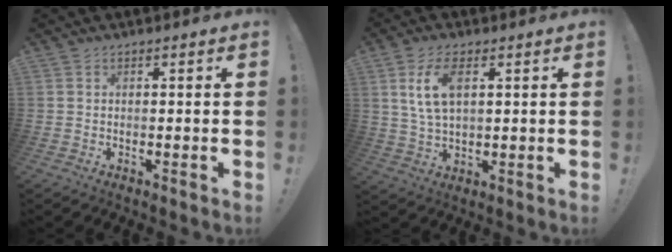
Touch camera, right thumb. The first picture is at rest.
{"total": 9.5, "force": [3.3, 4.8, 7.5], "torque": [-0.144, 0.000, 0.060]}